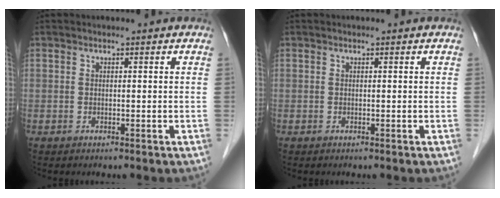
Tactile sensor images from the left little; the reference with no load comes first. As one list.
[{"total": 0.0}]